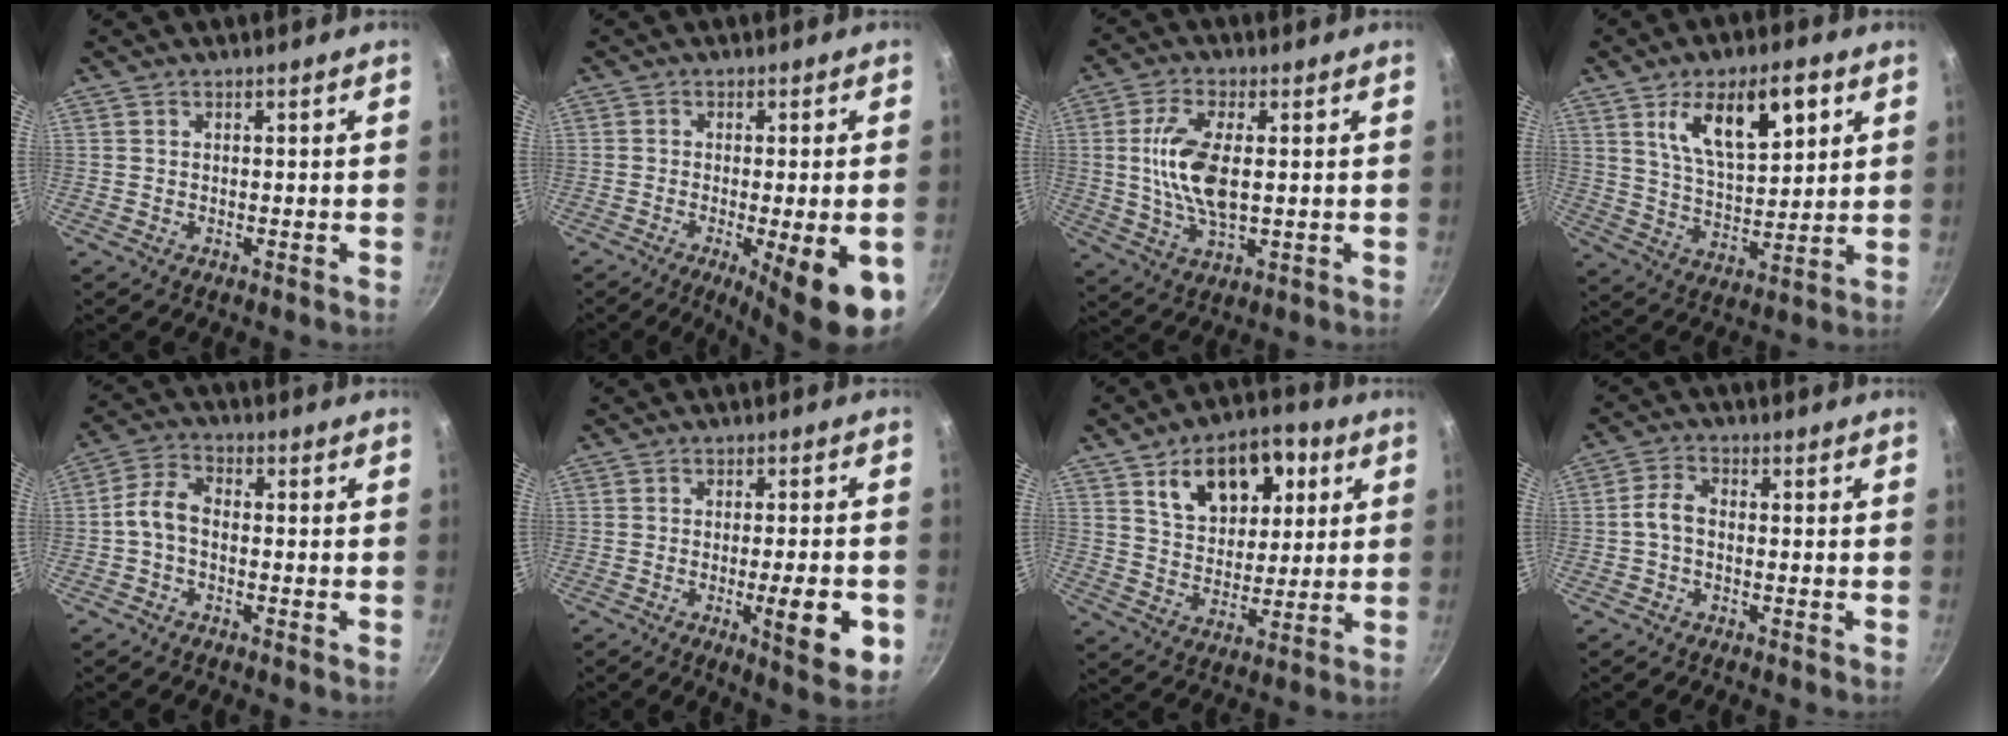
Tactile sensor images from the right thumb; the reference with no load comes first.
{"total": 14.7, "force": [-5.9, 3.7, 13.0], "torque": [-0.139, -0.007, -0.071]}
{"total": 11.4, "force": [1.0, 5.0, 10.1], "torque": [-0.210, -0.009, 0.023]}
{"total": 14.8, "force": [6.4, 6.5, 11.6], "torque": [-0.167, -0.019, 0.117]}
{"total": 8.0, "force": [-1.4, 5.4, 5.7], "torque": [-0.103, 0.032, -0.042]}
{"total": 10.0, "force": [-2.9, 2.2, 9.3], "torque": [-0.128, -0.005, -0.038]}
{"total": 15.4, "force": [6.3, 9.6, 10.2], "torque": [-0.112, -0.010, 0.106]}
{"total": 4.1, "force": [-0.8, 2.5, 3.2], "torque": [-0.062, 0.017, -0.021]}